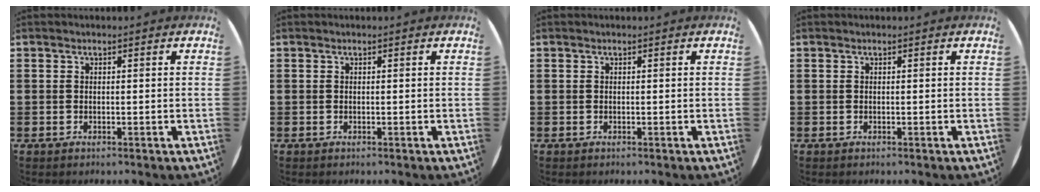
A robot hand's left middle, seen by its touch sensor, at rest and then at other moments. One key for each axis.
{"total": 0.0}
{"total": 0.0}
{"total": 0.0}